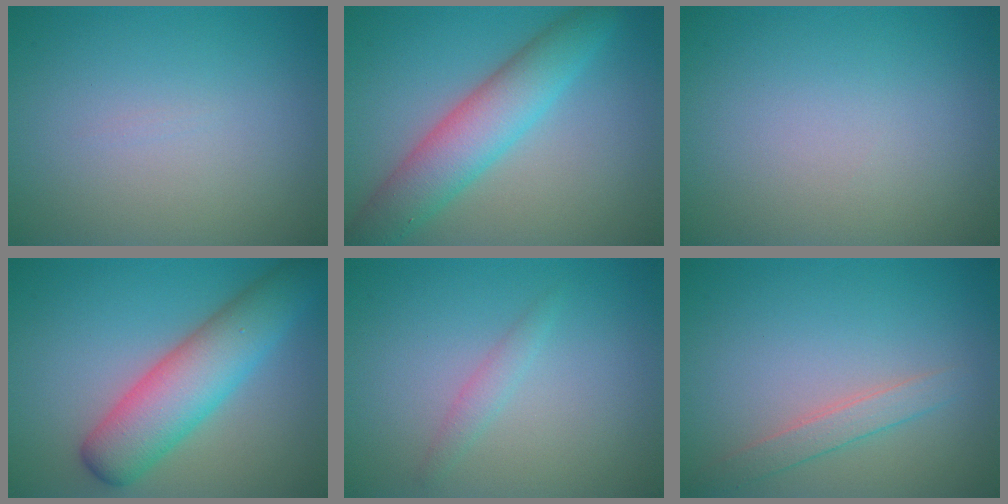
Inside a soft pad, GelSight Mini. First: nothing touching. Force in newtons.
{"total": 6.1, "press": 6.1, "slide": 0.2}
{"total": 0.0}
{"total": 7.1, "press": 7.1, "slide": 0.2}
{"total": 1.2, "press": 1.2, "slide": 0.0}
{"total": 2.0, "press": 2.0, "slide": 0.0}